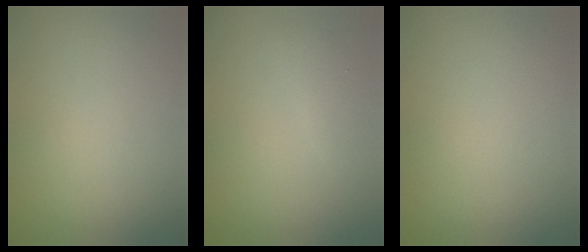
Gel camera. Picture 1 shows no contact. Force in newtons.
{"total": 1.5, "press": 1.5, "slide": 0.1}
{"total": 0.0}